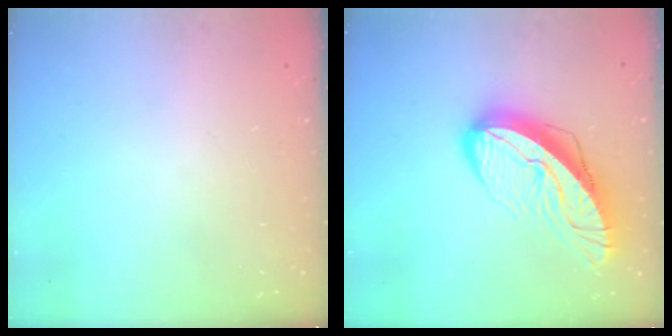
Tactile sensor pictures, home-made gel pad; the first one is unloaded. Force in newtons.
{"total": 15.1, "press": 15.0, "slide": 1.6}